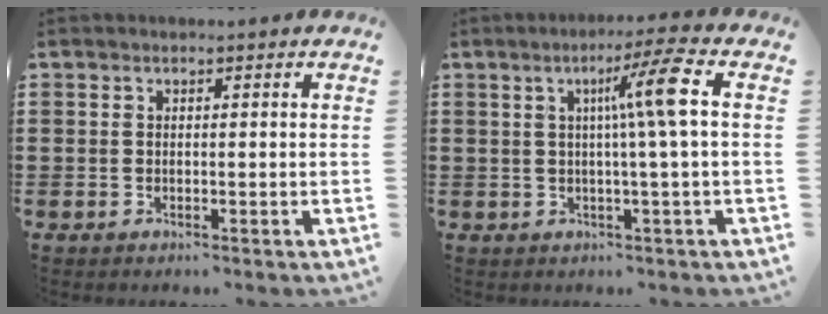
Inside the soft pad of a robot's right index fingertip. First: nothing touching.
{"total": 7.4, "force": [1.3, -1.1, 7.2], "torque": [-0.124, -0.008, 0.006]}